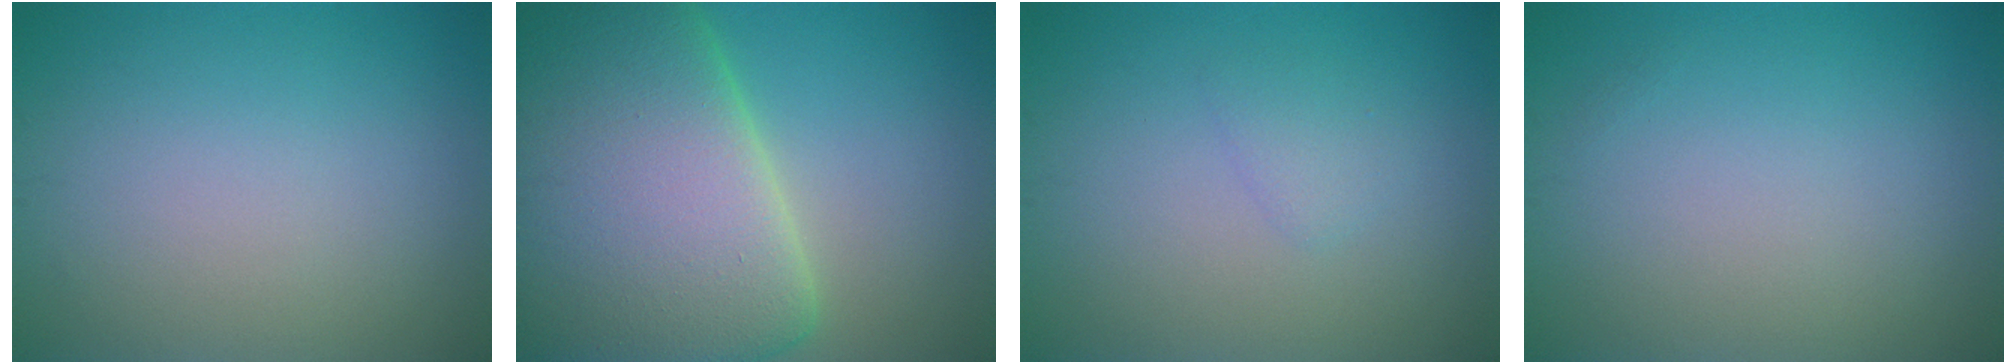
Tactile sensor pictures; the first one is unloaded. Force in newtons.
{"total": 18.5, "press": 18.5, "slide": 1.0}
{"total": 1.2, "press": 1.1, "slide": 0.1}
{"total": 0.0}